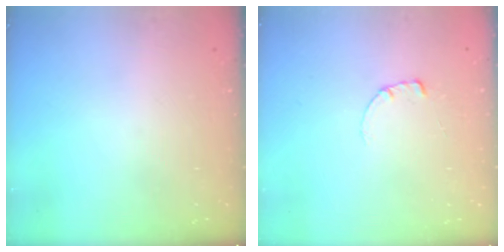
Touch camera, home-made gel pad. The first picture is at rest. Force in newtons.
{"total": 0.6, "press": 0.5, "slide": 0.2}